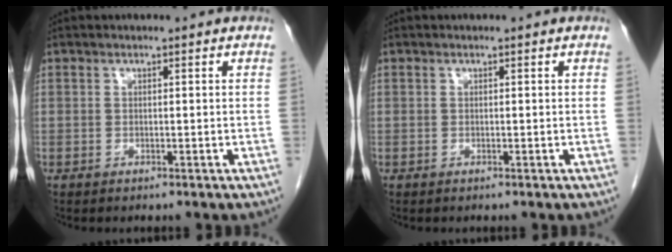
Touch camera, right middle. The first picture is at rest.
{"total": 0.0}